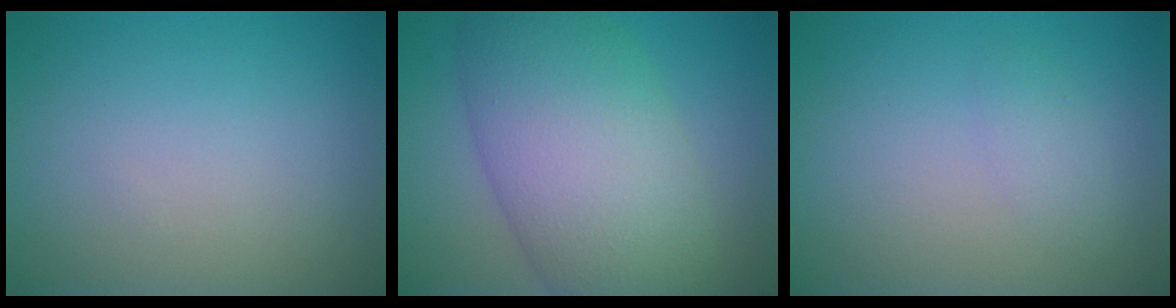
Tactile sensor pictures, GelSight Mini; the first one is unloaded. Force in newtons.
{"total": 10.7, "press": 10.7, "slide": 0.5}
{"total": 1.2, "press": 1.2, "slide": 0.0}